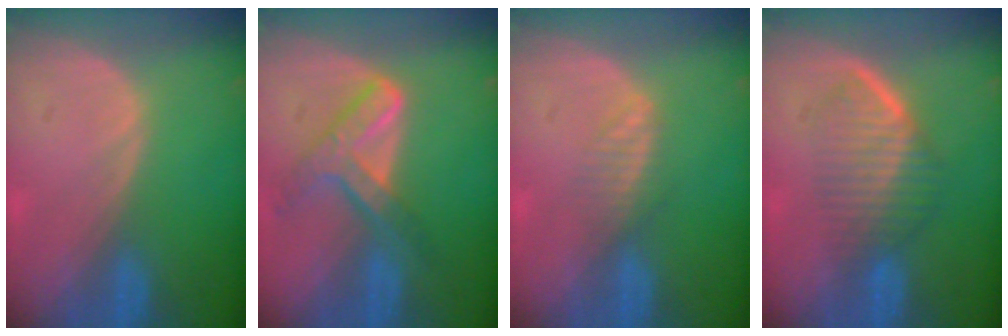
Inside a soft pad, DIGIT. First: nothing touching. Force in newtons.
{"total": 7.1, "press": 6.1, "slide": 3.7}
{"total": 2.3, "press": 2.3, "slide": 0.1}
{"total": 6.9, "press": 6.0, "slide": 3.4}